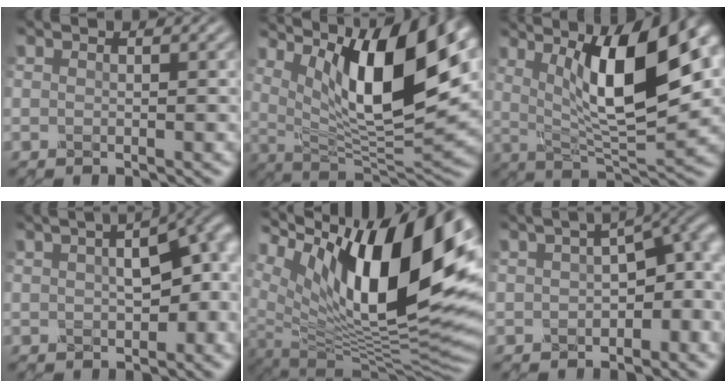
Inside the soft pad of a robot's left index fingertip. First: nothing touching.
{"total": 13.4, "force": [5.4, 3.8, 11.7], "torque": [-0.180, 0.001, 0.094]}
{"total": 13.2, "force": [4.0, 3.9, 12.0], "torque": [-0.181, 0.005, 0.067]}
{"total": 11.3, "force": [1.9, 6.3, 9.2], "torque": [-0.099, 0.027, 0.031]}
{"total": 17.4, "force": [6.7, 6.9, 14.5], "torque": [-0.242, 0.007, 0.111]}
{"total": 8.7, "force": [-0.3, 5.1, 7.1], "torque": [-0.070, -0.001, 0.000]}